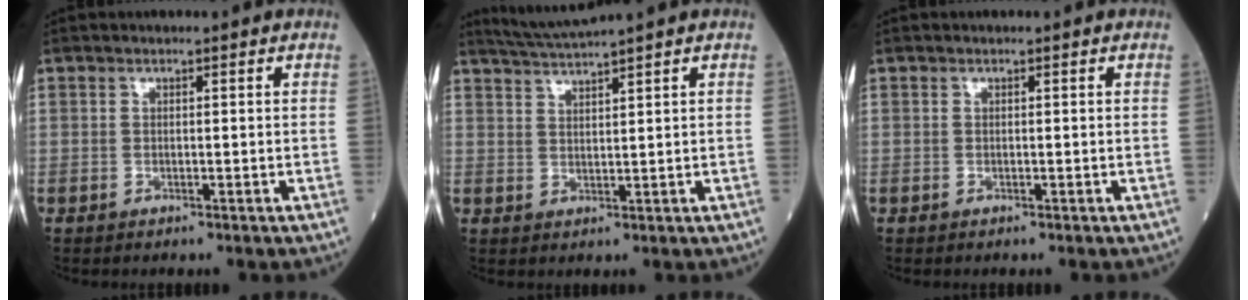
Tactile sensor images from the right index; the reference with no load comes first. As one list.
[{"total": 4.2, "force": [3.8, -1.7, 0.9], "torque": [-0.023, -0.005, 0.080]}, {"total": 0.0}]